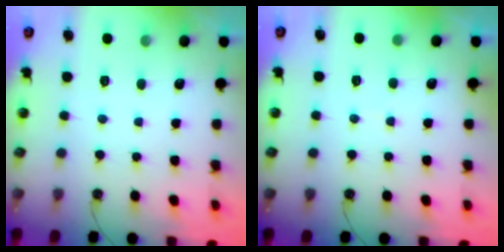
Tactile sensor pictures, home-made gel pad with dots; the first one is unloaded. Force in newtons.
{"total": 3.5, "press": 3.5, "slide": 0.5}